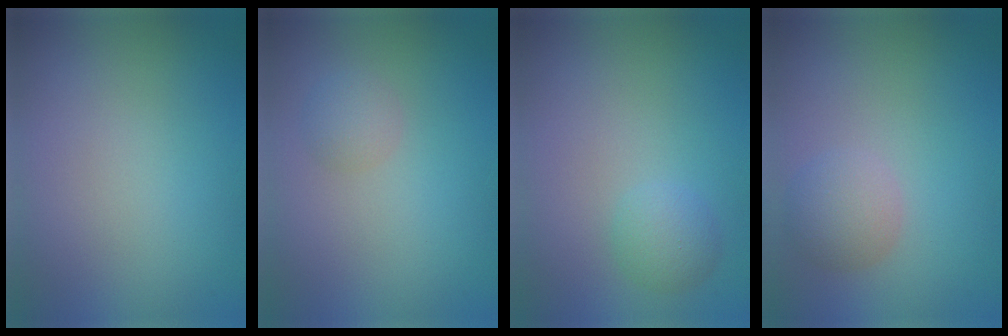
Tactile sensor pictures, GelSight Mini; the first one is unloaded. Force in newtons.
{"total": 1.4, "press": 1.4, "slide": 0.1}
{"total": 1.8, "press": 1.8, "slide": 0.1}
{"total": 2.7, "press": 2.7, "slide": 0.1}